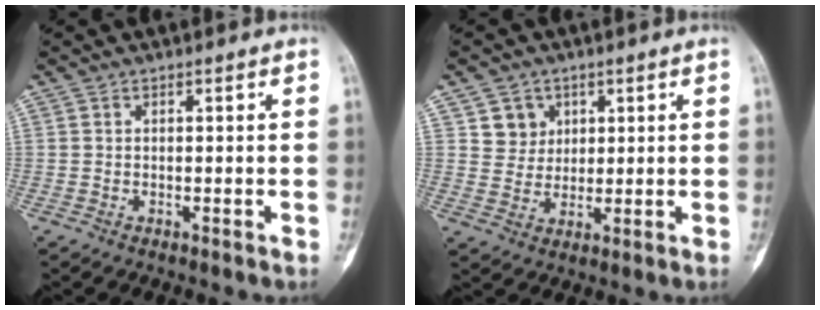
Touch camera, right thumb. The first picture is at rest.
{"total": 5.1, "force": [2.3, 4.5, 0.7], "torque": [0.013, -0.011, 0.042]}